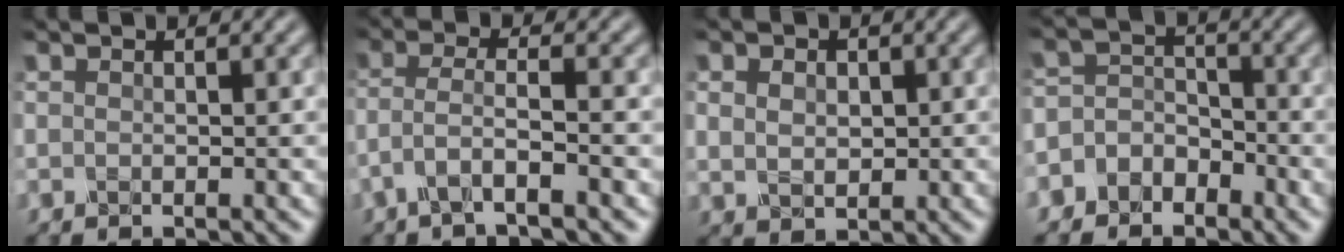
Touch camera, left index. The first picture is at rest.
{"total": 3.5, "force": [-1.9, 0.5, 2.9], "torque": [-0.058, 0.005, -0.046]}
{"total": 2.6, "force": [0.6, 2.0, 1.6], "torque": [-0.032, 0.005, 0.010]}
{"total": 3.8, "force": [-2.5, 2.8, 0.6], "torque": [0.025, 0.007, -0.060]}